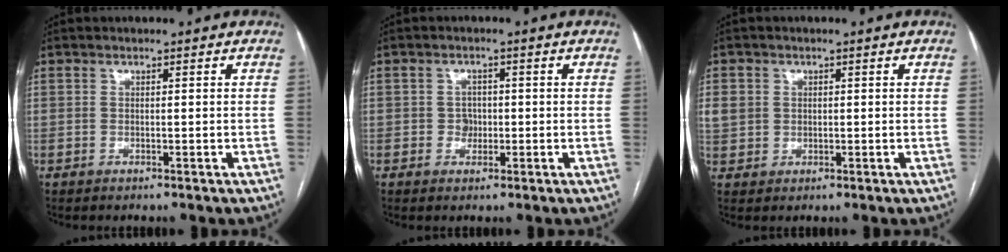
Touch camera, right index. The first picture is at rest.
{"total": 2.1, "force": [-0.2, 1.9, 0.9], "torque": [-0.003, 0.007, -0.001]}
{"total": 4.0, "force": [1.0, 3.6, 1.2], "torque": [-0.026, 0.013, 0.027]}